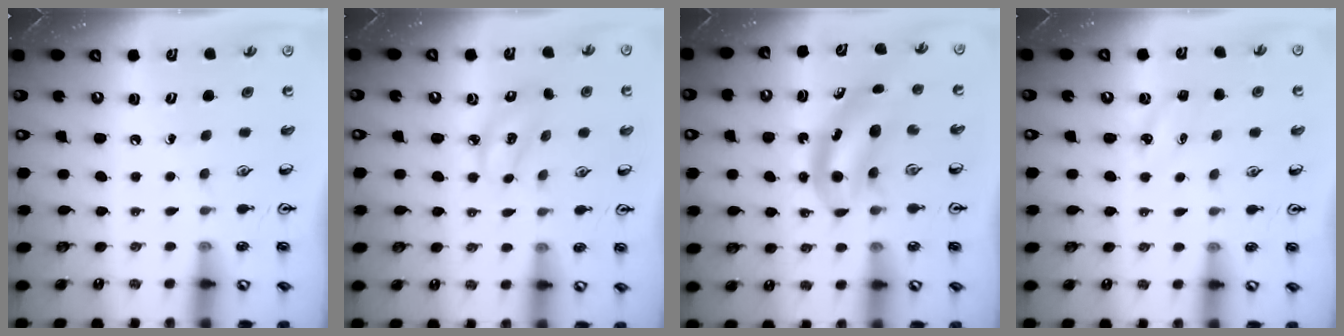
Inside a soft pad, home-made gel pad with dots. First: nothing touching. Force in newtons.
{"total": 3.6, "press": 3.6, "slide": 0.4}
{"total": 5.6, "press": 5.5, "slide": 0.8}
{"total": 3.5, "press": 3.4, "slide": 1.1}